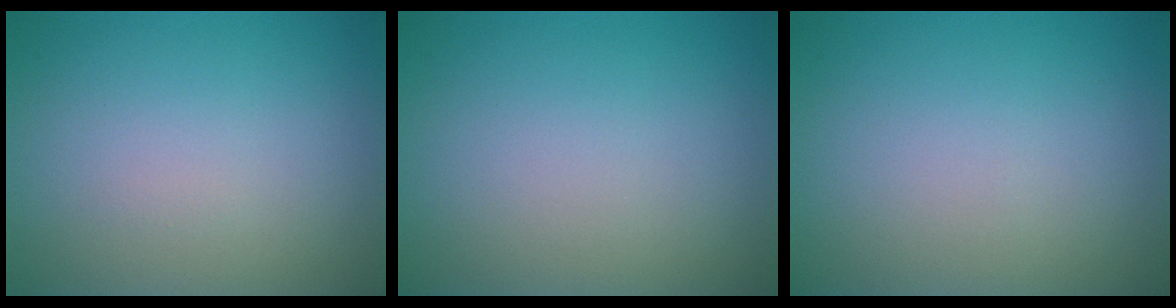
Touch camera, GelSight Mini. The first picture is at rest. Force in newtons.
{"total": 0.0}
{"total": 0.0}